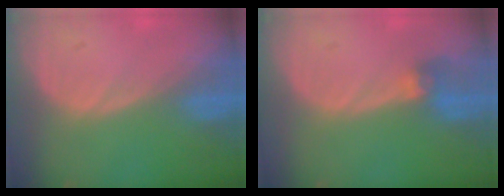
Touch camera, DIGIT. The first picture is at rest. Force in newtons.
{"total": 3.0, "press": 2.7, "slide": 1.4}